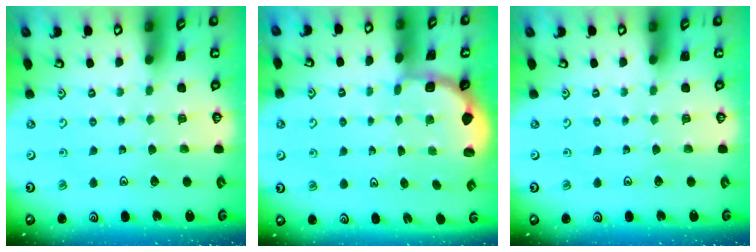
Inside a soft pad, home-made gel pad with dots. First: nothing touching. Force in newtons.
{"total": 1.7, "press": 1.5, "slide": 0.7}
{"total": 0.0}